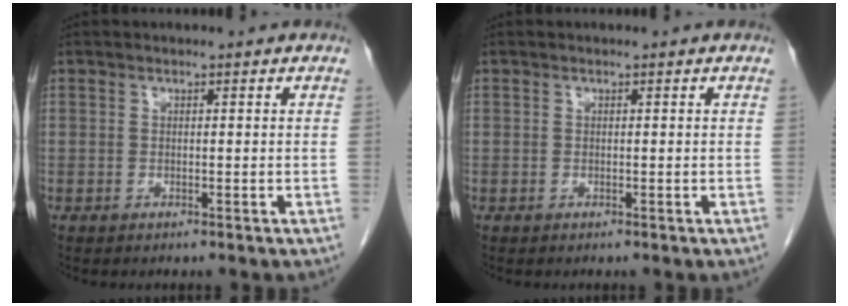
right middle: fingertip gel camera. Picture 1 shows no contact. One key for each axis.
{"total": 0.0}